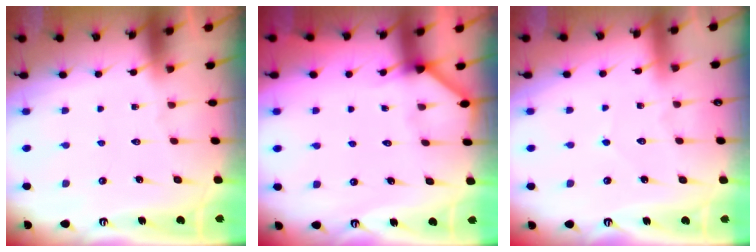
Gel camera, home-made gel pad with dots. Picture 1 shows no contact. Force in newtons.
{"total": 3.2, "press": 3.2, "slide": 0.3}
{"total": 2.8, "press": 2.8, "slide": 0.3}